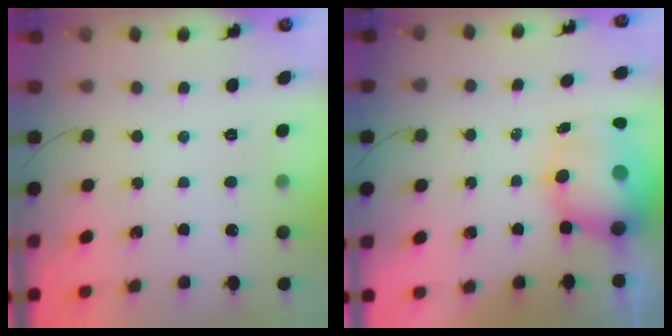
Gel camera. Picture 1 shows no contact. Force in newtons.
{"total": 11.4, "press": 11.0, "slide": 3.0}